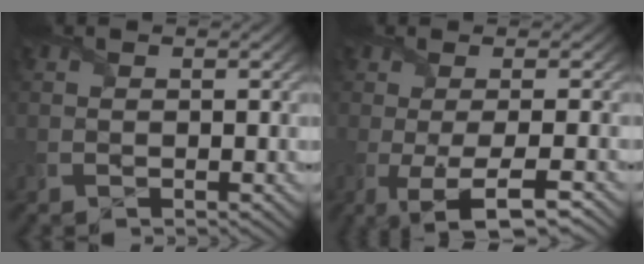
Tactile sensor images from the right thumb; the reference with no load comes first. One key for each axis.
{"total": 5.9, "fx": -2.0, "fy": 1.4, "fz": 5.4, "tx": -0.078, "ty": -0.003, "tz": -0.035}